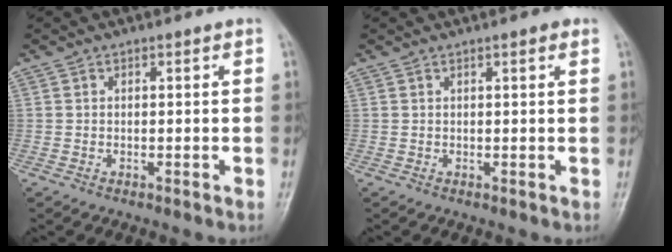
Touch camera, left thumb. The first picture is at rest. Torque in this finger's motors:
{"motor_torque": [1.78, 1.15, 0.56, -0.16, 0.00]}